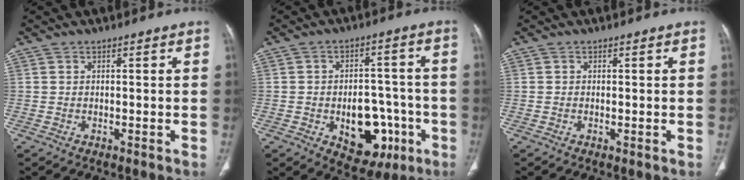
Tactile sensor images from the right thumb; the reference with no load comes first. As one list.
[{"total": 13.7, "force": [-4.4, 8.8, 9.5], "torque": [-0.085, 0.034, -0.046]}, {"total": 0.0}]